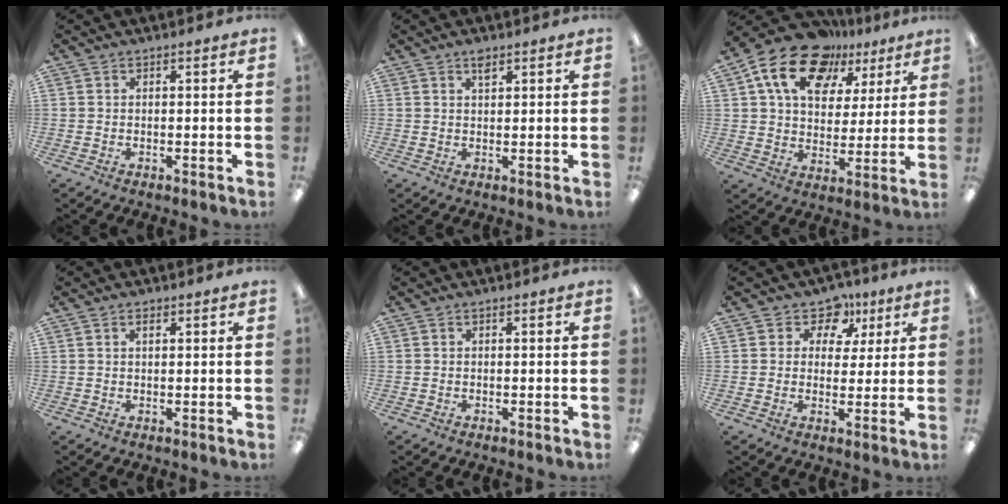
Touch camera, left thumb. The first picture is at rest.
{"total": 2.1, "force": [1.5, 0.8, 1.3], "torque": [-0.023, -0.002, 0.025]}
{"total": 18.0, "force": [10.7, 11.3, 9.1], "torque": [-0.162, -0.049, 0.193]}
{"total": 1.0, "force": [0.7, 0.5, 0.6], "torque": [-0.012, 0.002, 0.012]}
{"total": 0.0}
{"total": 7.5, "force": [4.1, 5.9, 2.1], "torque": [-0.032, -0.028, 0.071]}